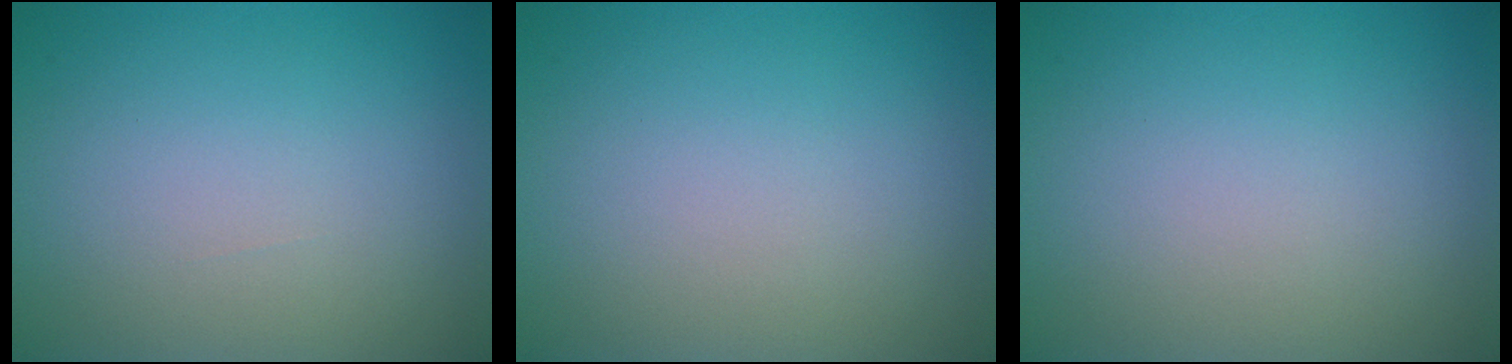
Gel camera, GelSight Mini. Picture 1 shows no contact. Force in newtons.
{"total": 0.0}
{"total": 0.0}